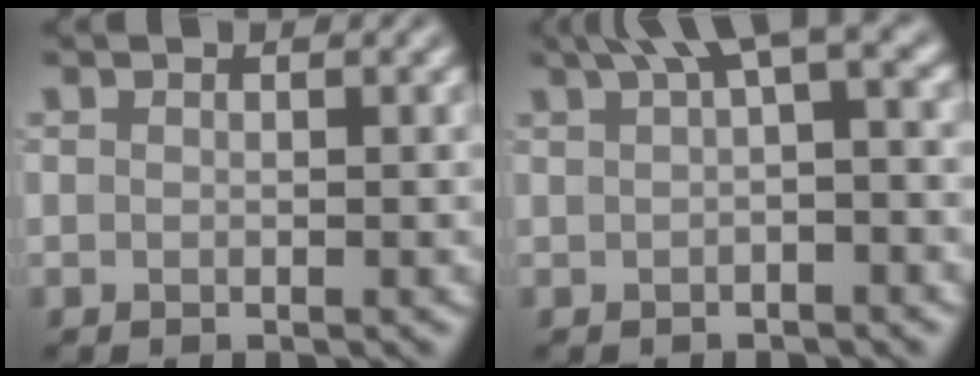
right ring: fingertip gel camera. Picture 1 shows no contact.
{"total": 3.9, "force": [1.4, 0.8, 3.6], "torque": [-0.047, 0.011, 0.019]}